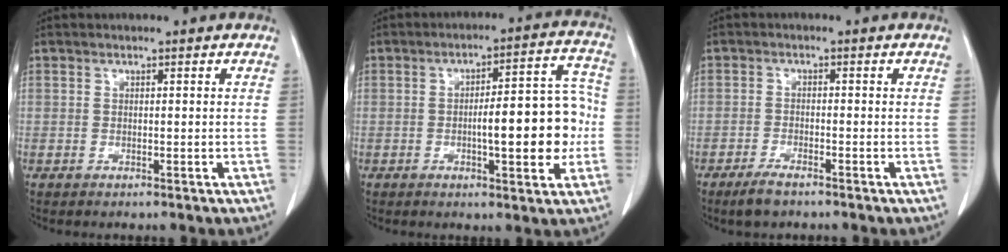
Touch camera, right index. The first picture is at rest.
{"total": 12.2, "force": [-1.5, 3.1, 11.7], "torque": [-0.156, 0.028, -0.018]}
{"total": 3.1, "force": [-2.4, 0.7, 1.9], "torque": [-0.042, -0.004, -0.041]}